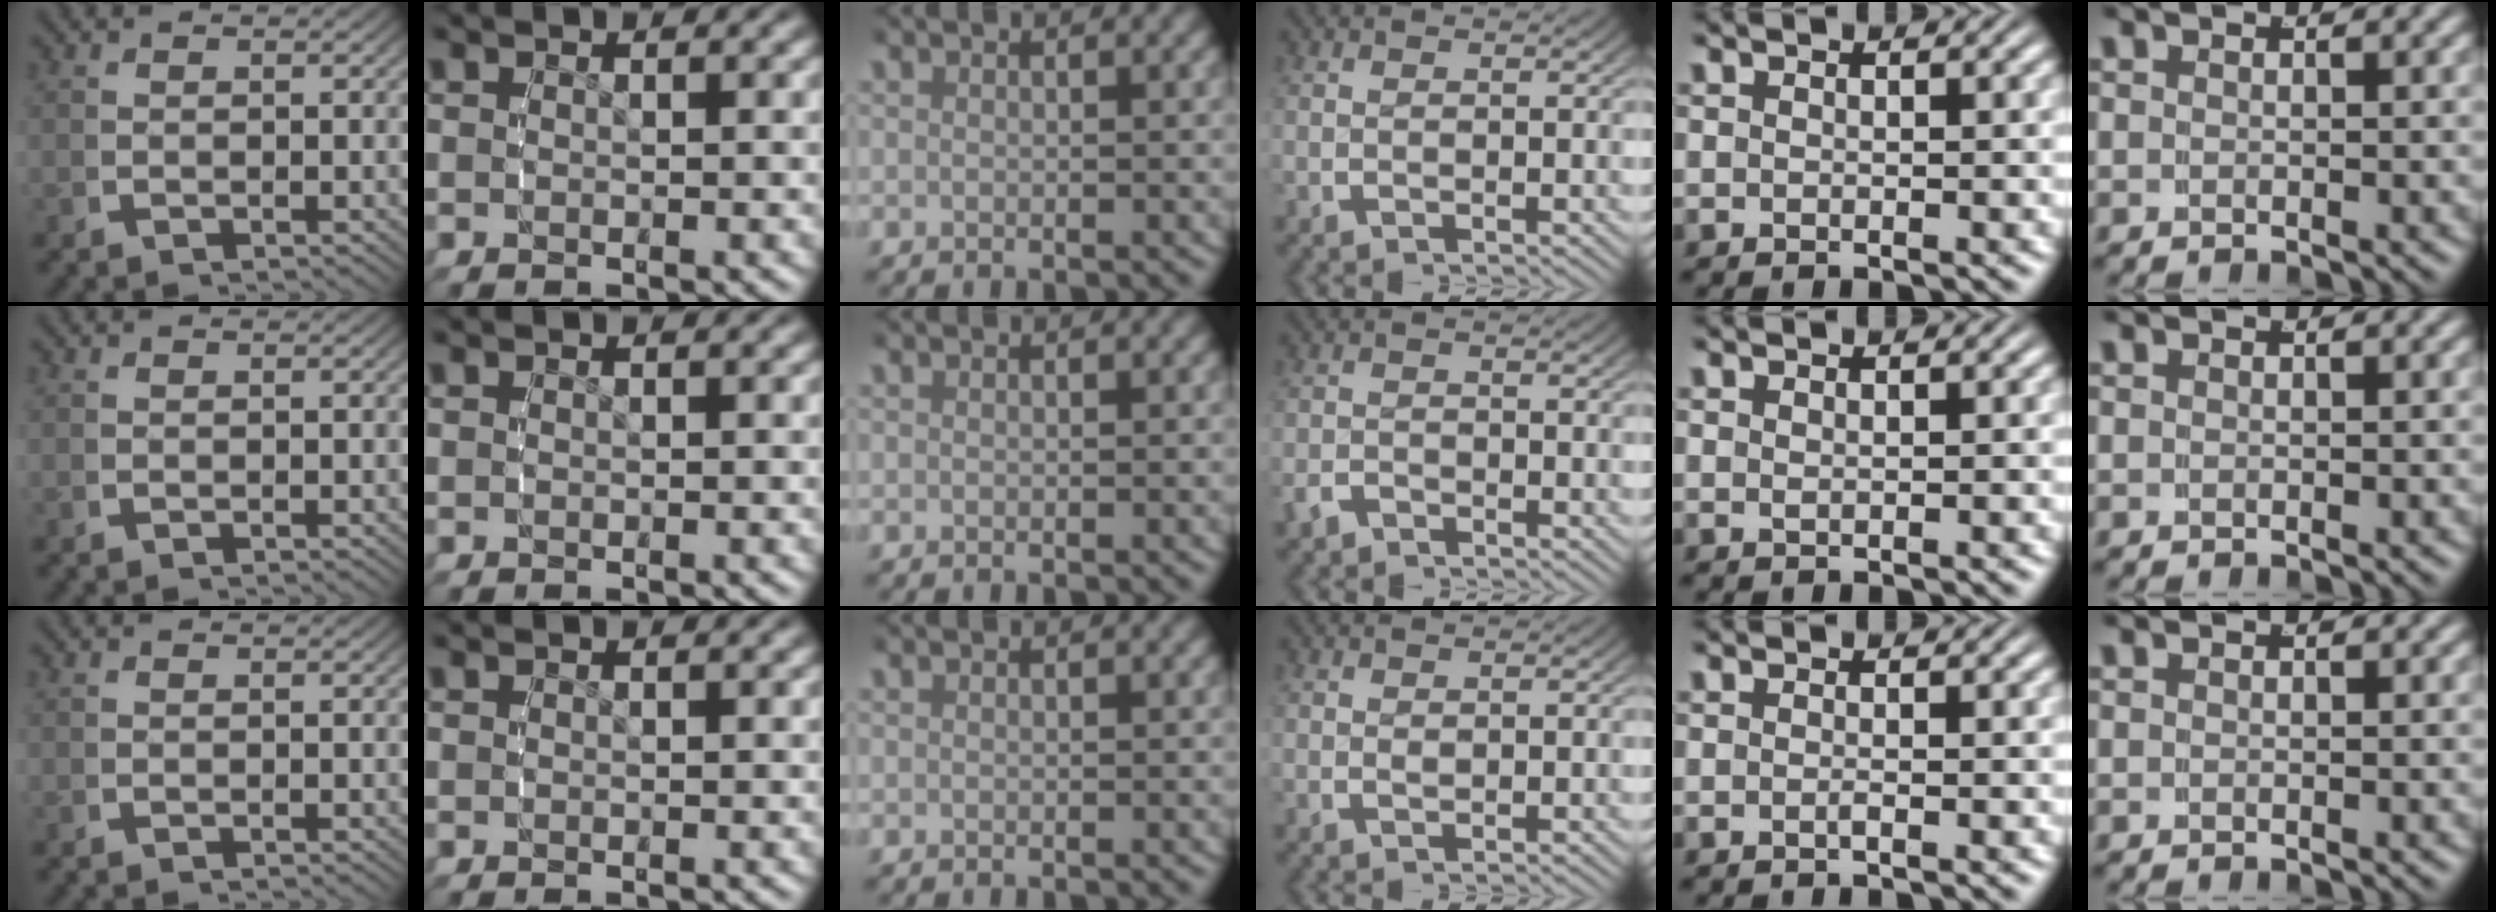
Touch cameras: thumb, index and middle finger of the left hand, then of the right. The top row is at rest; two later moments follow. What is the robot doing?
{"motion": "grasp_and_lifting", "object": "small bumper sticker"}